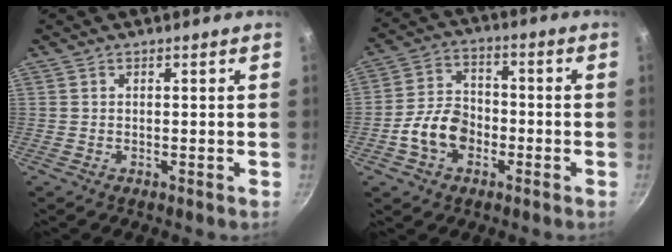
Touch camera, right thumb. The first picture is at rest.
{"total": 9.8, "force": [-3.2, 7.1, 5.9], "torque": [-0.081, 0.032, -0.066]}